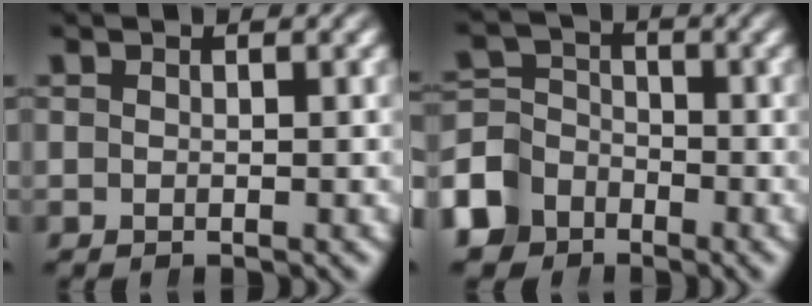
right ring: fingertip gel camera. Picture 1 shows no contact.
{"total": 6.3, "force": [-2.9, 5.2, 1.9], "torque": [-0.036, -0.027, -0.041]}